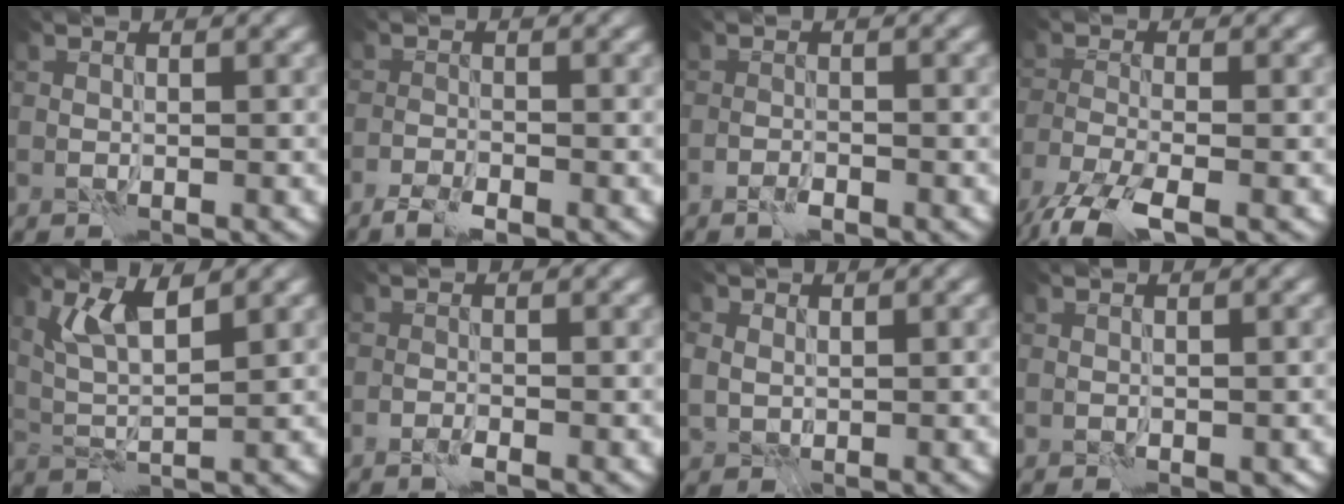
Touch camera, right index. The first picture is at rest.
{"total": 2.2, "force": [-1.8, 0.5, 1.2], "torque": [-0.031, -0.002, -0.038]}
{"total": 1.2, "force": [-0.9, 0.4, 0.8], "torque": [-0.016, -0.001, -0.019]}
{"total": 6.2, "force": [-4.3, 1.8, 4.1], "torque": [-0.086, -0.022, -0.090]}
{"total": 3.7, "force": [2.2, 0.9, 2.9], "torque": [-0.067, -0.006, 0.045]}
{"total": 0.9, "force": [-0.6, 0.1, 0.7], "torque": [-0.016, 0.000, -0.015]}
{"total": 2.1, "force": [0.8, 1.8, 0.8], "torque": [-0.021, 0.000, 0.017]}
{"total": 0.9, "force": [-0.1, 0.8, 0.5], "torque": [-0.009, -0.005, 0.001]}